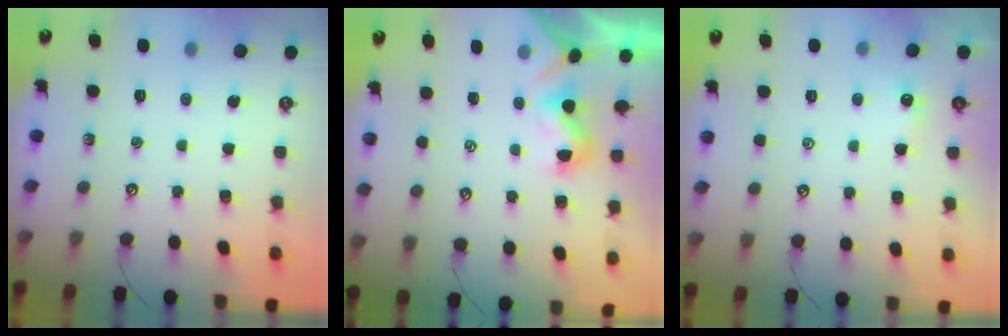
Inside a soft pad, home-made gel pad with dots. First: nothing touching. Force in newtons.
{"total": 1.1, "press": 1.0, "slide": 0.5}
{"total": 1.9, "press": 1.9, "slide": 0.4}